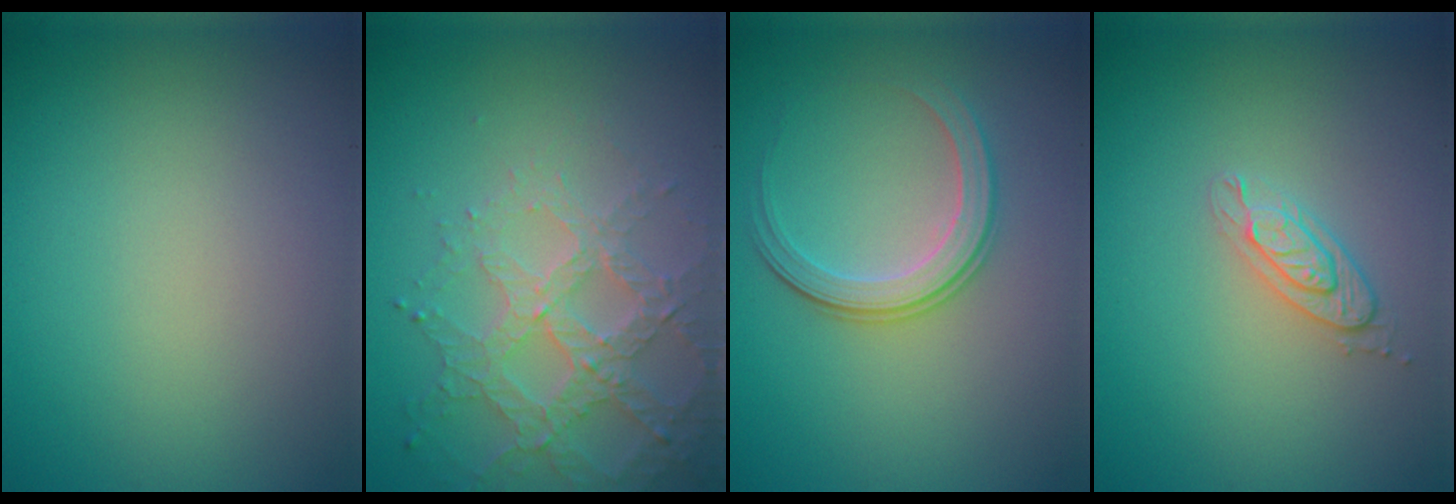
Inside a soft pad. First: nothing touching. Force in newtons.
{"total": 3.9, "press": 3.7, "slide": 1.3}
{"total": 2.9, "press": 2.7, "slide": 1.0}
{"total": 2.1, "press": 1.9, "slide": 0.8}